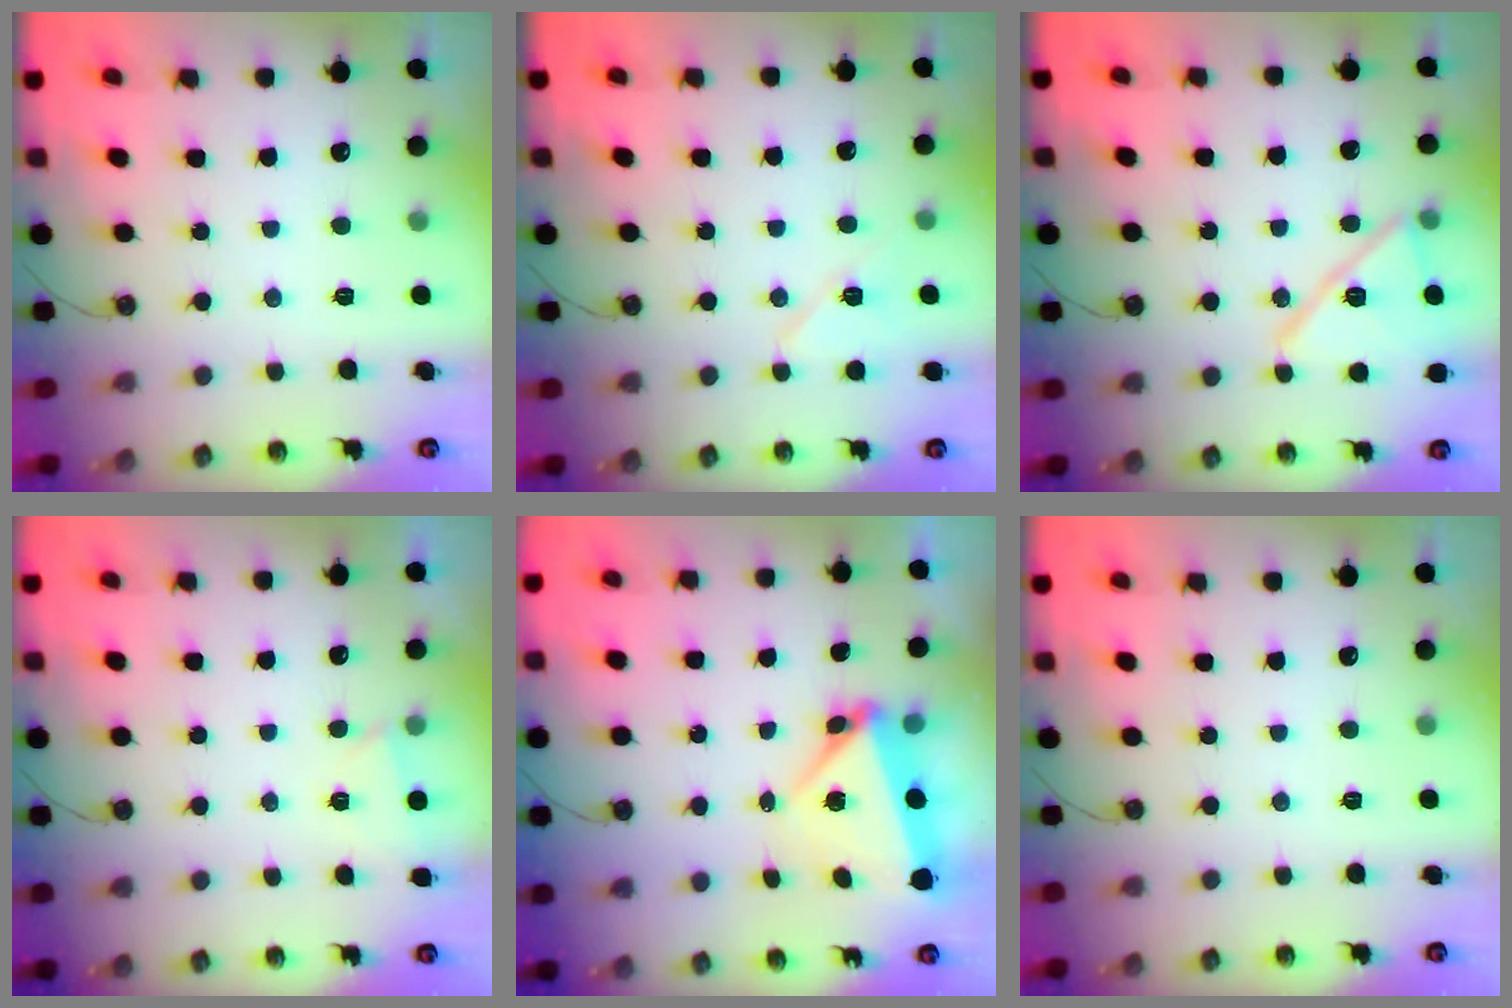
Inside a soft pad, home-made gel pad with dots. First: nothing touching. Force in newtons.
{"total": 7.7, "press": 7.6, "slide": 1.3}
{"total": 15.1, "press": 15.1, "slide": 0.1}
{"total": 1.7, "press": 1.7, "slide": 0.3}
{"total": 5.0, "press": 4.8, "slide": 1.6}
{"total": 0.0}